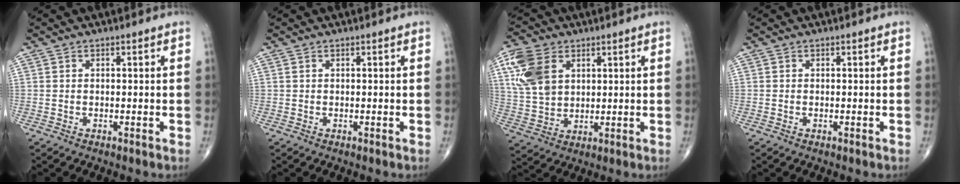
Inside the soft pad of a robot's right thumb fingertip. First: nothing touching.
{"total": 0.0}
{"total": 11.3, "force": [4.3, 7.6, 7.1], "torque": [-0.139, -0.006, 0.090]}
{"total": 0.0}